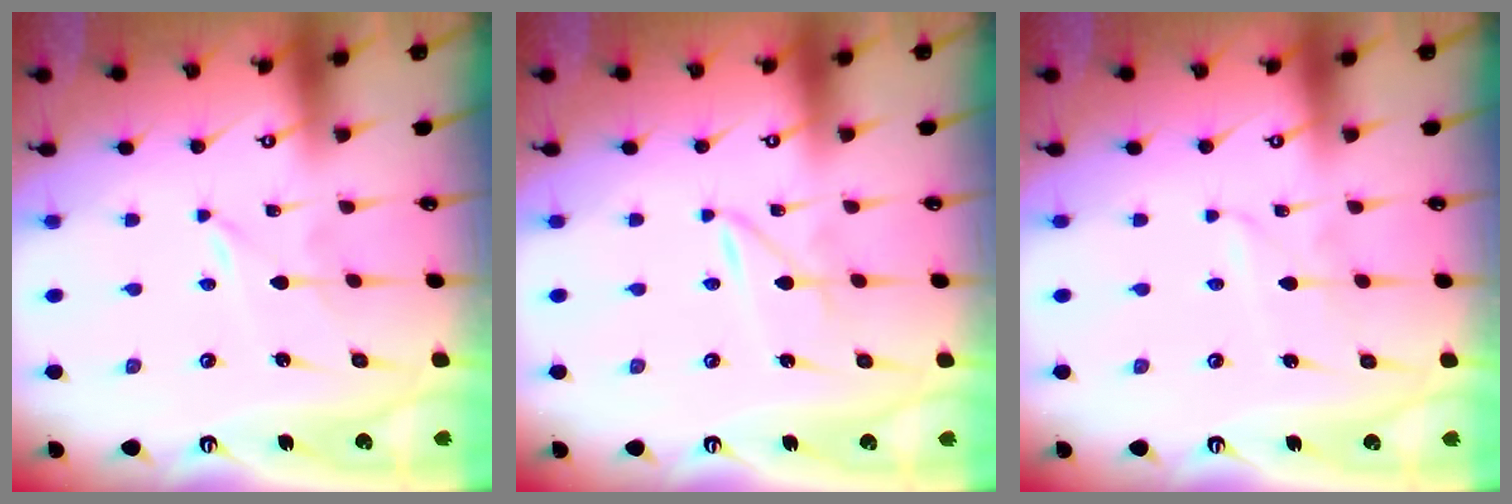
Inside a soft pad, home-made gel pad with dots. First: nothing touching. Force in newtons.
{"total": 2.3, "press": 2.3, "slide": 0.2}
{"total": 2.6, "press": 2.6, "slide": 0.3}